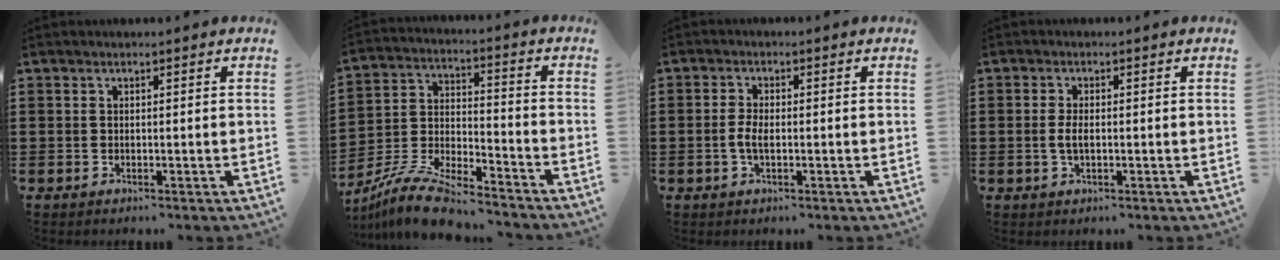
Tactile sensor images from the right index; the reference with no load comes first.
{"total": 9.3, "force": [-8.5, 1.0, 3.5], "torque": [-0.081, 0.011, -0.171]}
{"total": 2.8, "force": [-0.6, 1.2, 2.4], "torque": [-0.066, -0.005, -0.018]}
{"total": 2.4, "force": [-0.3, 1.1, 2.1], "torque": [-0.055, -0.003, -0.010]}